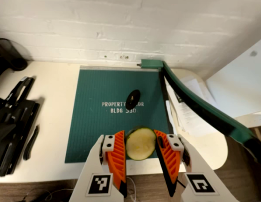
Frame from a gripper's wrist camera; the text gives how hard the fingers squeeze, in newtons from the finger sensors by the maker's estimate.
{"total": 9.0, "left": 9.2, "right": 8.9}